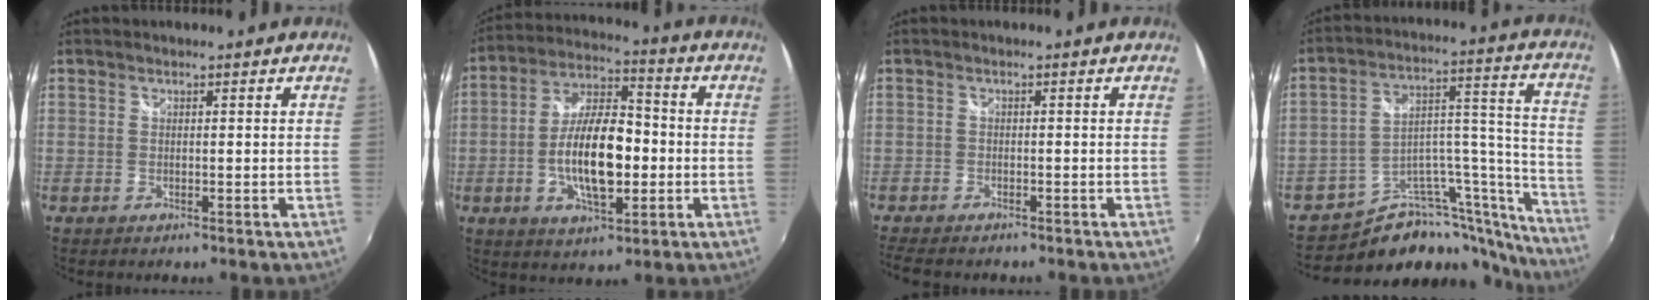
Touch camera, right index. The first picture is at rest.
{"total": 14.4, "force": [-2.6, 6.0, 12.8], "torque": [-0.247, 0.005, -0.044]}
{"total": 5.5, "force": [-4.7, 1.6, 2.3], "torque": [-0.066, -0.025, -0.084]}
{"total": 19.3, "force": [-16.2, 7.6, 7.3], "torque": [-0.082, 0.064, -0.242]}